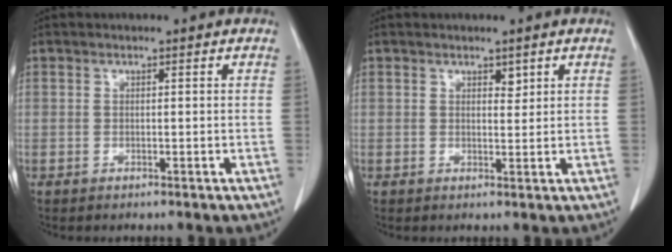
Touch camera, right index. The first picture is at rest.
{"total": 1.3, "force": [0.8, 0.6, 0.7], "torque": [-0.007, -0.004, 0.012]}